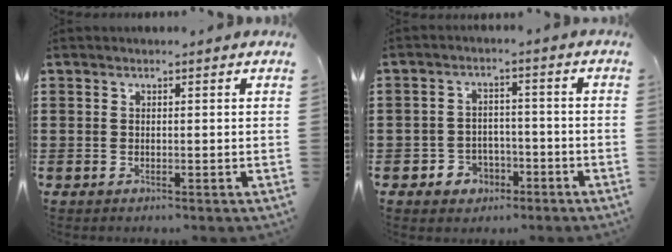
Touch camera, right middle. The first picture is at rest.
{"total": 3.6, "force": [-2.5, 2.5, 0.7], "torque": [-0.021, 0.008, -0.053]}